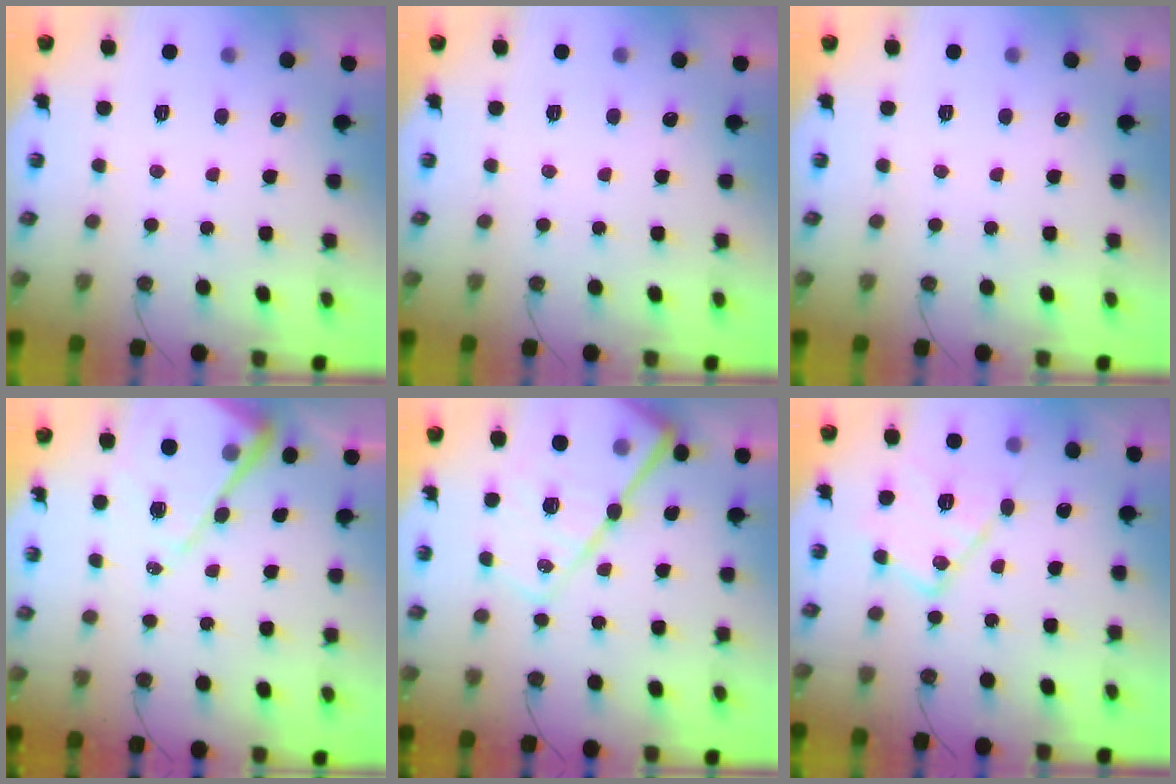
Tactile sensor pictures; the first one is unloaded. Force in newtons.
{"total": 0.0}
{"total": 0.0}
{"total": 11.6, "press": 11.5, "slide": 1.5}
{"total": 21.2, "press": 21.0, "slide": 2.6}
{"total": 13.5, "press": 13.4, "slide": 1.2}